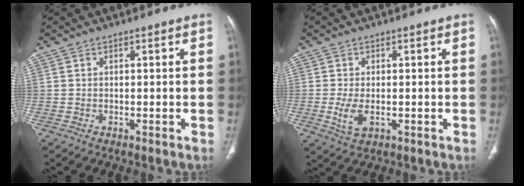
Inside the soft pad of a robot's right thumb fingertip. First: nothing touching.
{"total": 4.3, "force": [-0.8, 2.2, 3.6], "torque": [-0.081, -0.009, -0.012]}